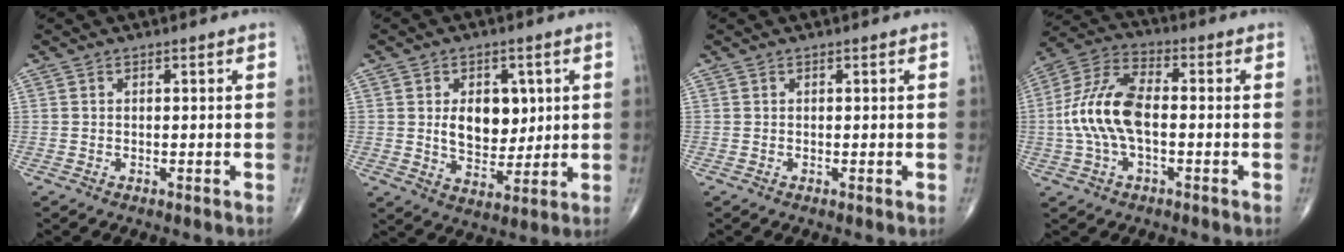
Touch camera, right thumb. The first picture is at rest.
{"total": 9.8, "force": [1.7, 6.6, 7.1], "torque": [-0.071, -0.015, 0.039]}
{"total": 0.0}
{"total": 13.0, "force": [-1.1, 6.5, 11.2], "torque": [-0.242, 0.036, -0.026]}